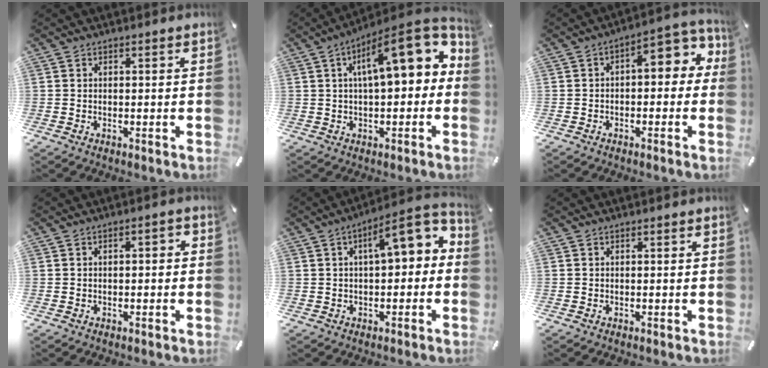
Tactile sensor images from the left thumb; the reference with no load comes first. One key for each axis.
{"total": 16.0, "fx": 4.9, "fy": 6.2, "fz": 13.9, "tx": -0.199, "ty": -0.029, "tz": 0.079}
{"total": 8.2, "fx": 1.4, "fy": 4.3, "fz": 6.8, "tx": -0.082, "ty": -0.020, "tz": 0.015}
{"total": 2.1, "fx": -0.9, "fy": 0.9, "fz": 1.6, "tx": -0.027, "ty": 0.008, "tz": -0.019}
{"total": 10.3, "fx": 3.1, "fy": 4.6, "fz": 8.7, "tx": -0.119, "ty": -0.018, "tz": 0.046}
{"total": 0.0}